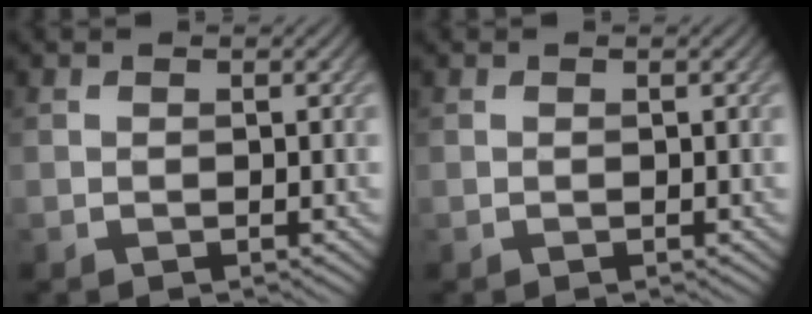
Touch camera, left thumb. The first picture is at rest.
{"total": 0.0}